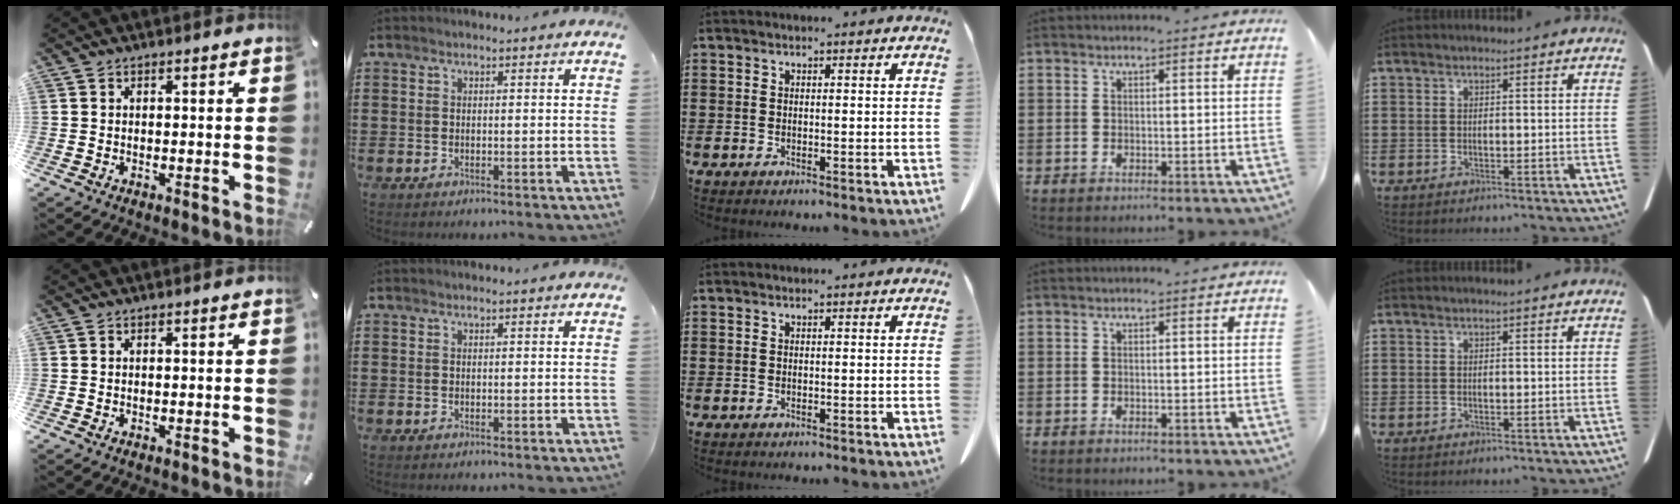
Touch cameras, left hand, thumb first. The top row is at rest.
{}